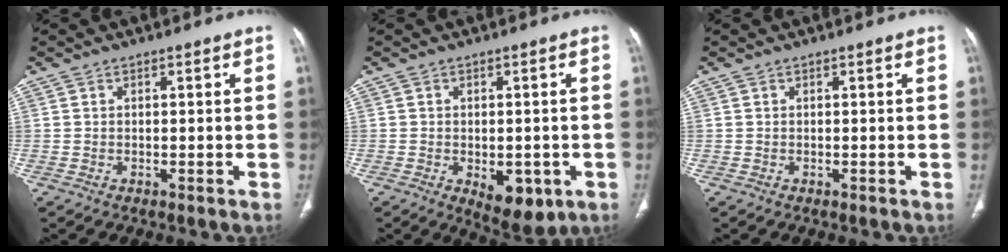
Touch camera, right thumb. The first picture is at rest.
{"total": 7.8, "force": [-2.6, 4.2, 6.1], "torque": [-0.063, -0.002, -0.020]}
{"total": 0.0}